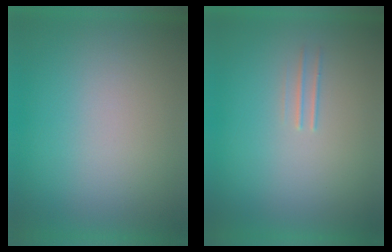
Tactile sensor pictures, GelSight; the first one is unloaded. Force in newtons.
{"total": 1.9}